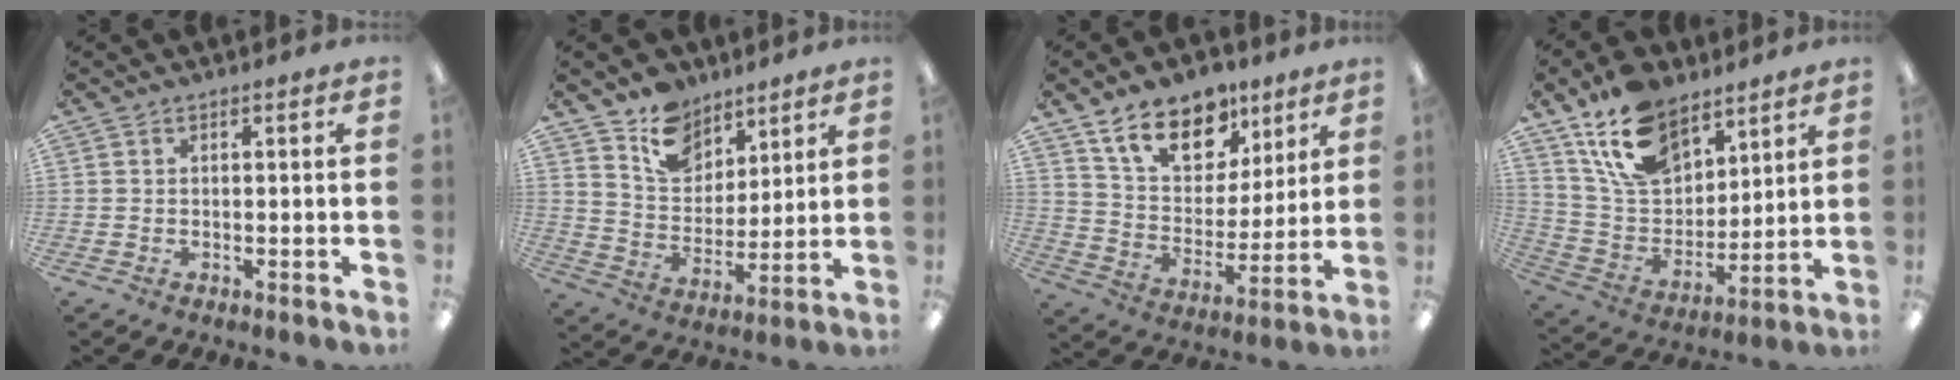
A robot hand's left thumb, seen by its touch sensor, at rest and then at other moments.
{"total": 12.0, "force": [8.9, 7.5, 2.9], "torque": [-0.060, -0.055, 0.174]}
{"total": 15.8, "force": [10.7, 9.2, 7.1], "torque": [-0.122, -0.050, 0.196]}
{"total": 17.0, "force": [11.5, 9.7, 7.8], "torque": [-0.155, -0.054, 0.217]}